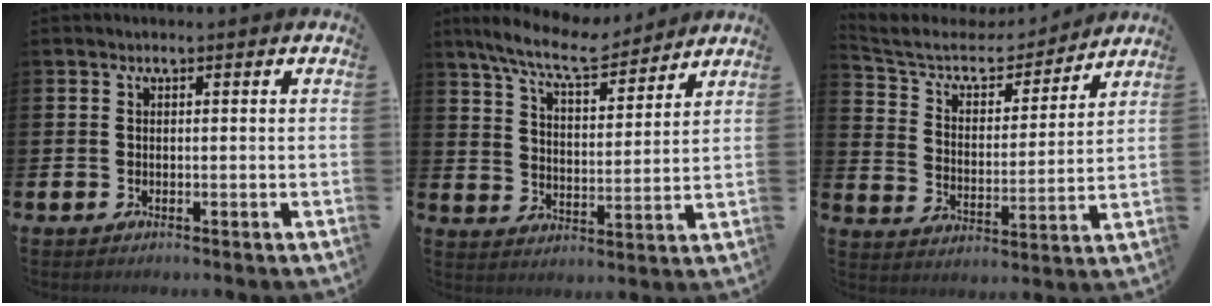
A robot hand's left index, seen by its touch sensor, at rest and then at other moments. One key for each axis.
{"total": 9.4, "fx": 8.5, "fy": 1.6, "fz": 3.6, "tx": -0.093, "ty": -0.044, "tz": 0.151}
{"total": 7.2, "fx": 6.1, "fy": 3.2, "fz": 2.1, "tx": -0.069, "ty": -0.049, "tz": 0.100}